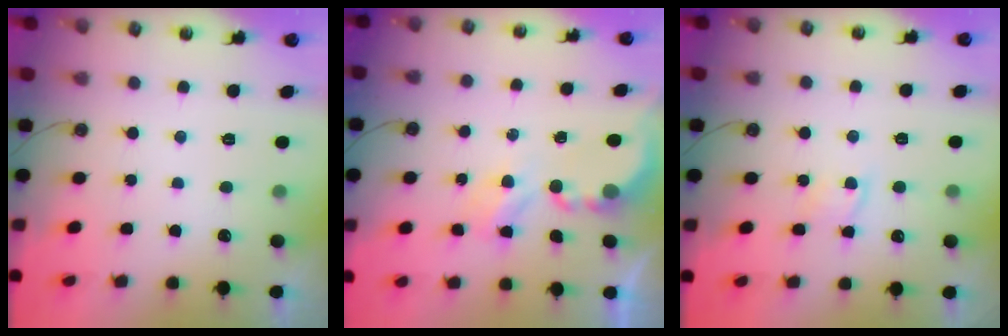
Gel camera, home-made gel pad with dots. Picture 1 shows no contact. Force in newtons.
{"total": 4.0, "press": 4.0, "slide": 0.1}
{"total": 4.3, "press": 4.2, "slide": 0.5}